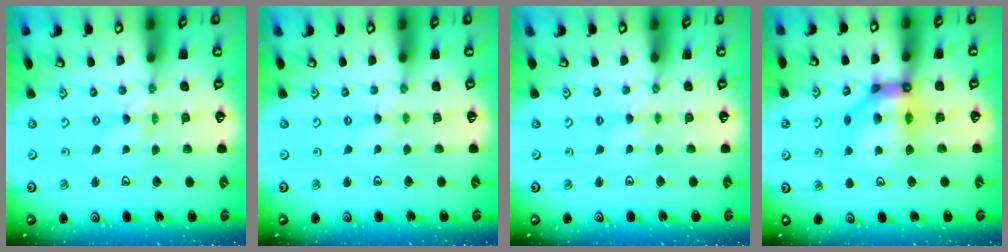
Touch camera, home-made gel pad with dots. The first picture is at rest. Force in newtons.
{"total": 0.0}
{"total": 1.8, "press": 1.8, "slide": 0.3}
{"total": 11.1, "press": 10.9, "slide": 1.8}